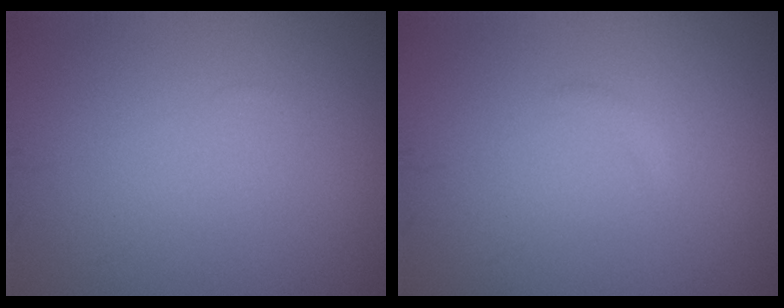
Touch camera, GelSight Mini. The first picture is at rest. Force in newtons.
{"total": 0.6, "press": 0.6, "slide": 0.0}